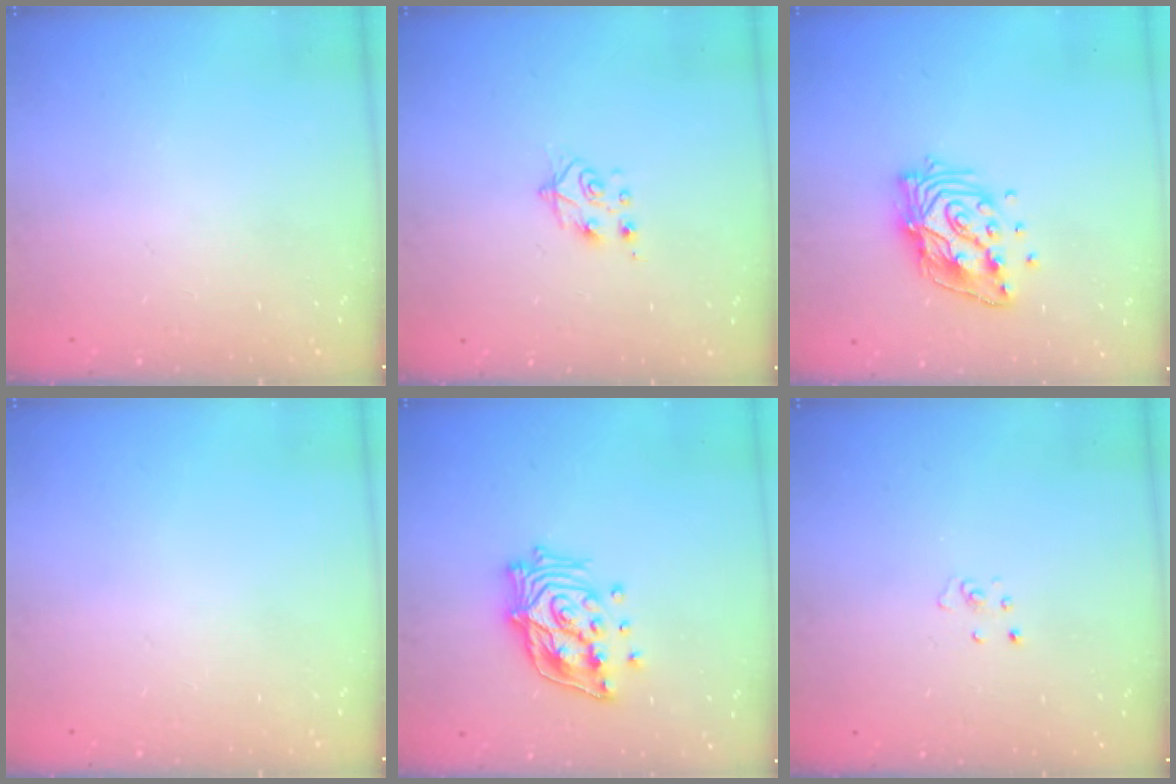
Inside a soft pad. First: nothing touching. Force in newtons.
{"total": 7.6, "press": 7.5, "slide": 0.7}
{"total": 13.3, "press": 13.2, "slide": 1.5}
{"total": 0.0}
{"total": 16.0, "press": 15.9, "slide": 2.3}
{"total": 2.3, "press": 2.3, "slide": 0.2}